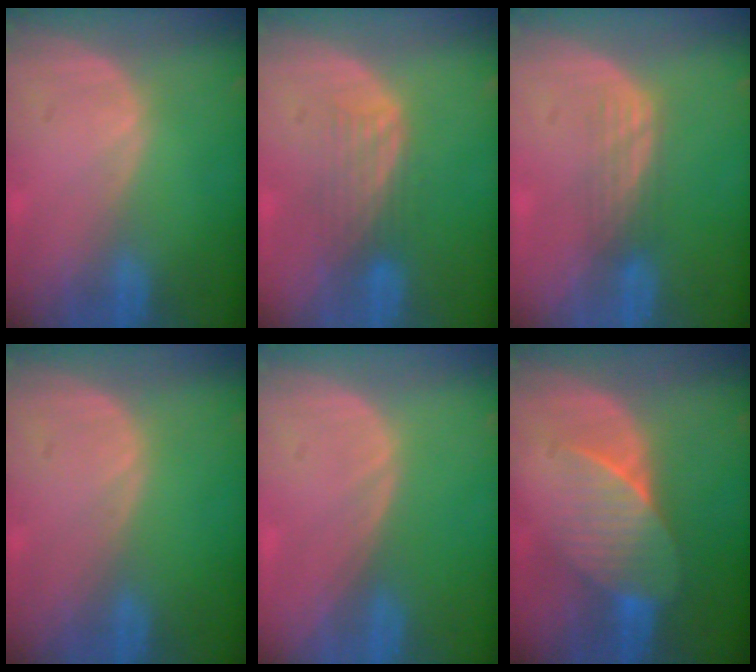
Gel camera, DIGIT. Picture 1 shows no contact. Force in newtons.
{"total": 4.3, "press": 3.6, "slide": 2.3}
{"total": 3.1, "press": 2.6, "slide": 1.5}
{"total": 0.0}
{"total": 0.0}
{"total": 7.4, "press": 6.9, "slide": 2.8}